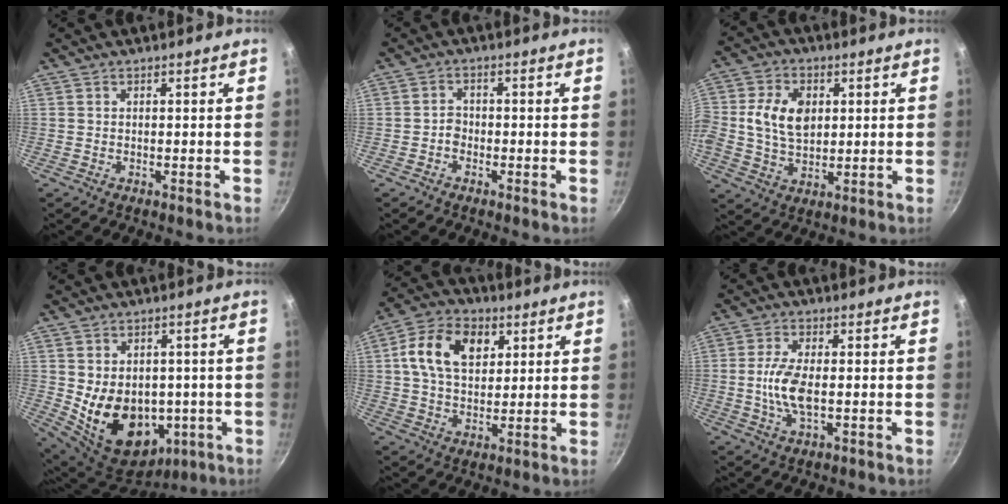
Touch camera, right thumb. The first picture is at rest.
{"total": 2.2, "force": [-1.2, 1.6, 0.9], "torque": [-0.004, 0.018, -0.023]}
{"total": 10.4, "force": [1.5, 7.2, 7.3], "torque": [-0.118, 0.001, 0.023]}
{"total": 17.2, "force": [-1.8, 12.9, 11.3], "torque": [-0.164, -0.009, 0.002]}
{"total": 13.3, "force": [4.0, 9.1, 8.8], "torque": [-0.137, 0.002, 0.057]}
{"total": 4.6, "force": [-0.4, 1.9, 4.2], "torque": [-0.091, 0.001, -0.010]}